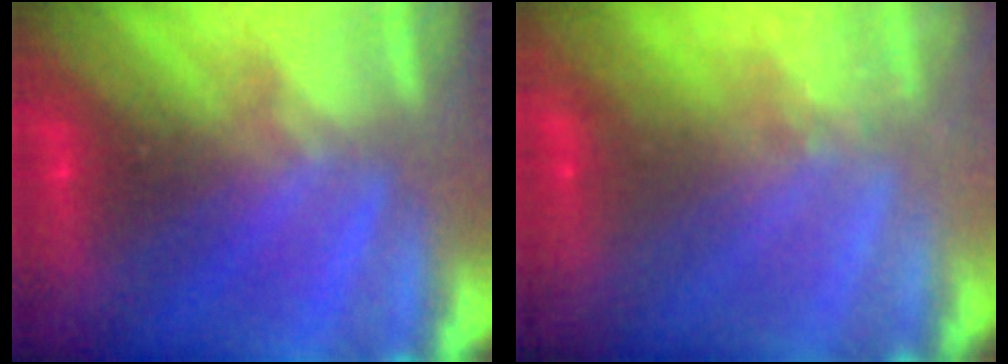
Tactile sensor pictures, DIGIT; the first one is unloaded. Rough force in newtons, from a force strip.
{"total": 2.7}